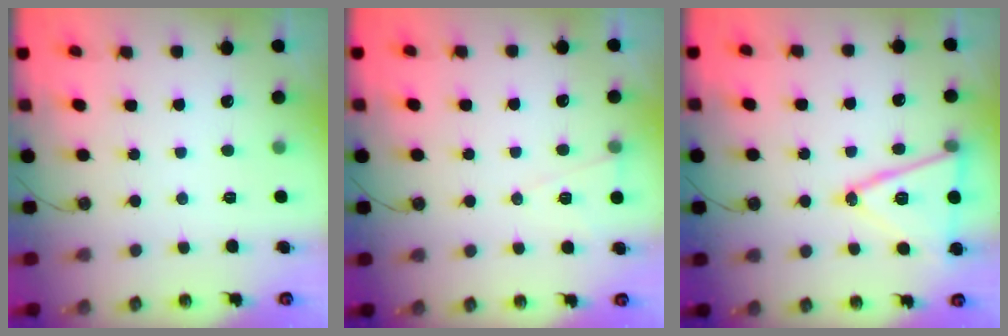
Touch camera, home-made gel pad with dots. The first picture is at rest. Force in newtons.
{"total": 6.4, "press": 4.6, "slide": 4.4}
{"total": 15.9, "press": 15.5, "slide": 3.6}